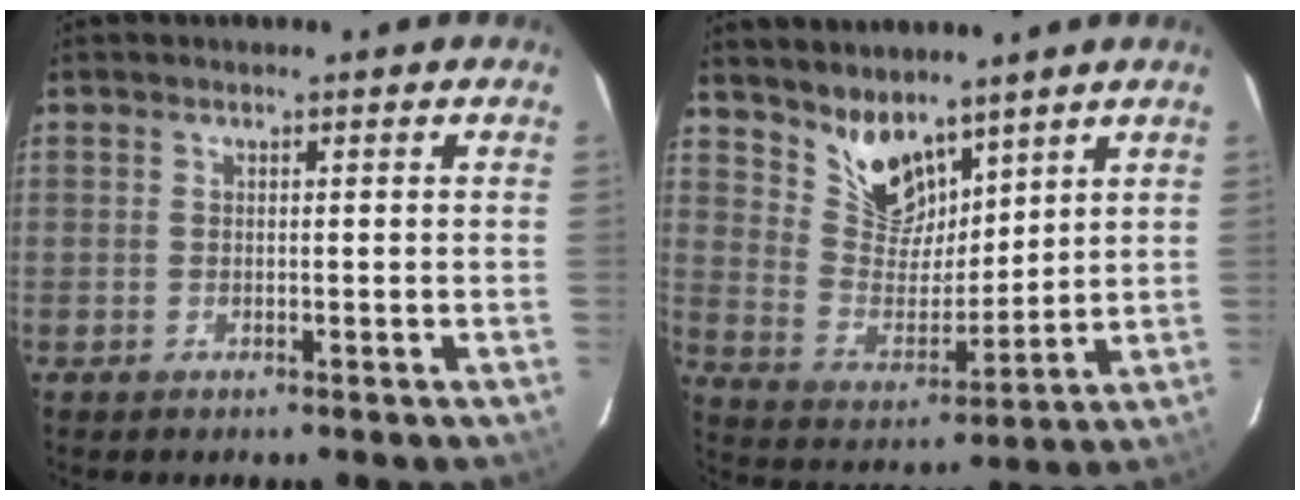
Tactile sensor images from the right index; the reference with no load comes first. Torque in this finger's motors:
{"motor_torque": [-0.07, 0.40, 0.17, 0.02]}